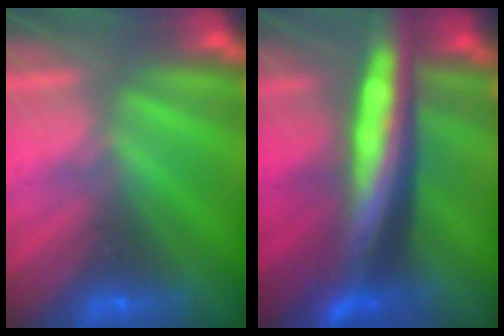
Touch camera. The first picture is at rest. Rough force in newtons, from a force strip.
{"total": 7.3}